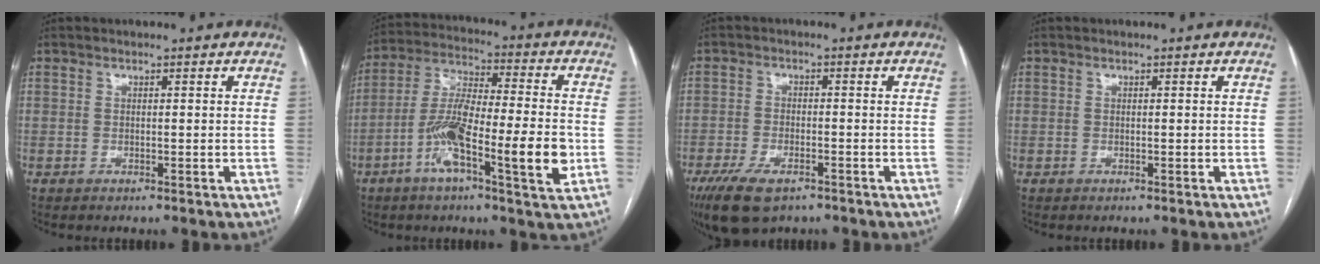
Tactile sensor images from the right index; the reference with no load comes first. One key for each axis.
{"total": 15.1, "fx": -4.8, "fy": 1.8, "fz": 14.2, "tx": -0.259, "ty": -0.002, "tz": -0.087}
{"total": 8.1, "fx": -5.3, "fy": 3.3, "fz": 5.1, "tx": -0.097, "ty": -0.013, "tz": -0.092}
{"total": 0.0}